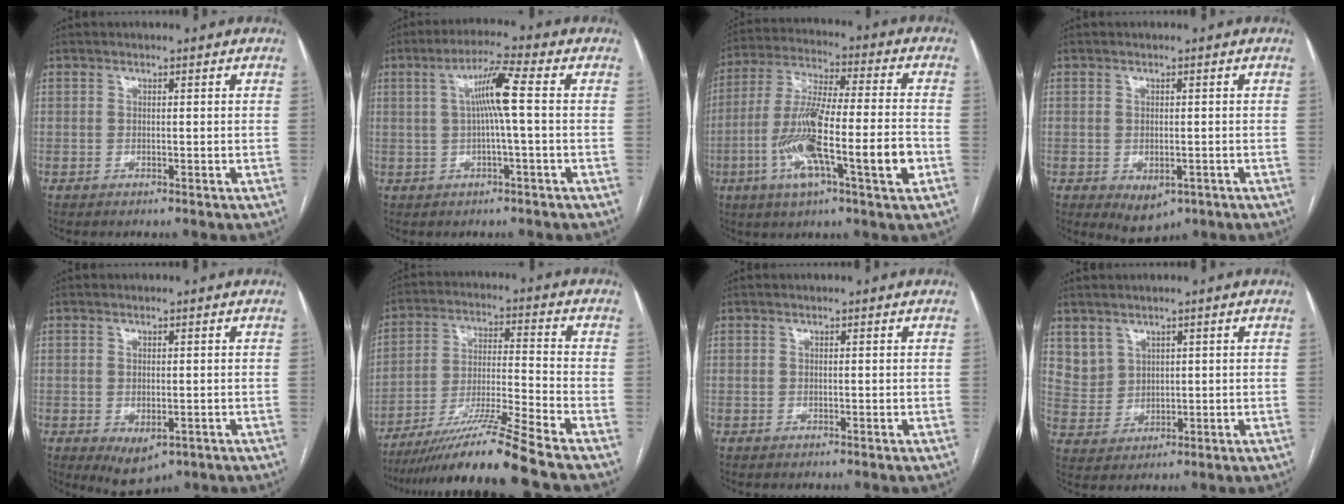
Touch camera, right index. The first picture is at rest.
{"total": 6.6, "force": [0.6, -0.5, 6.5], "torque": [-0.117, 0.013, 0.014]}
{"total": 17.4, "force": [-5.1, 1.8, 16.5], "torque": [-0.300, -0.003, -0.088]}
{"total": 4.0, "force": [-1.6, 2.5, 2.7], "torque": [-0.038, -0.004, -0.006]}
{"total": 4.6, "force": [-1.7, 2.5, 3.5], "torque": [-0.052, -0.010, -0.009]}
{"total": 14.3, "force": [-11.6, -2.5, 7.9], "torque": [-0.141, -0.016, -0.206]}
{"total": 0.0}
{"total": 4.5, "force": [2.7, 3.5, 0.3], "torque": [-0.007, 0.006, 0.065]}